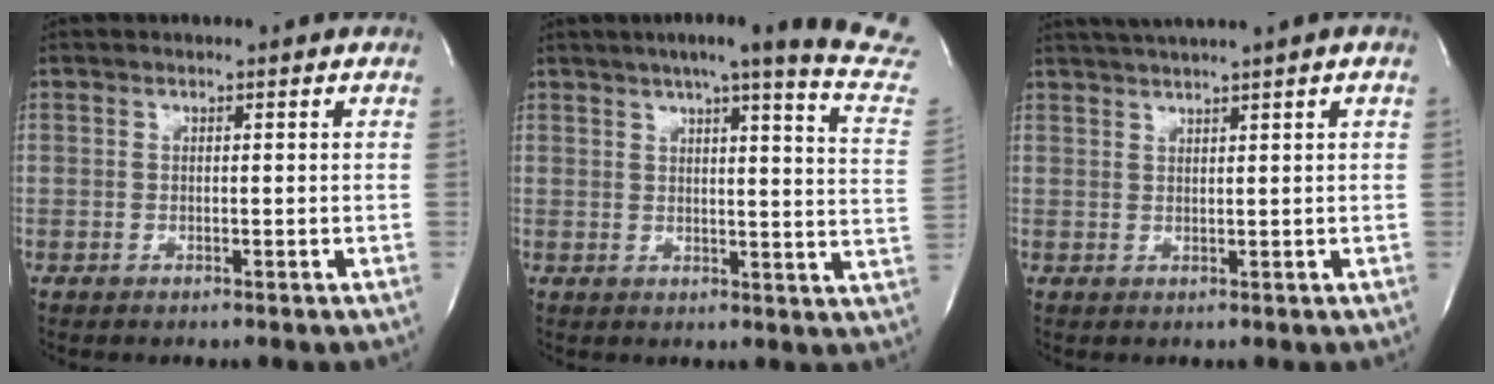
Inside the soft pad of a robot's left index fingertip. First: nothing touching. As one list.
[{"total": 19.5, "force": [16.5, -0.5, 10.4], "torque": [-0.137, -0.060, 0.180]}, {"total": 4.7, "force": [3.4, -1.2, 3.0], "torque": [-0.048, 0.018, 0.060]}]